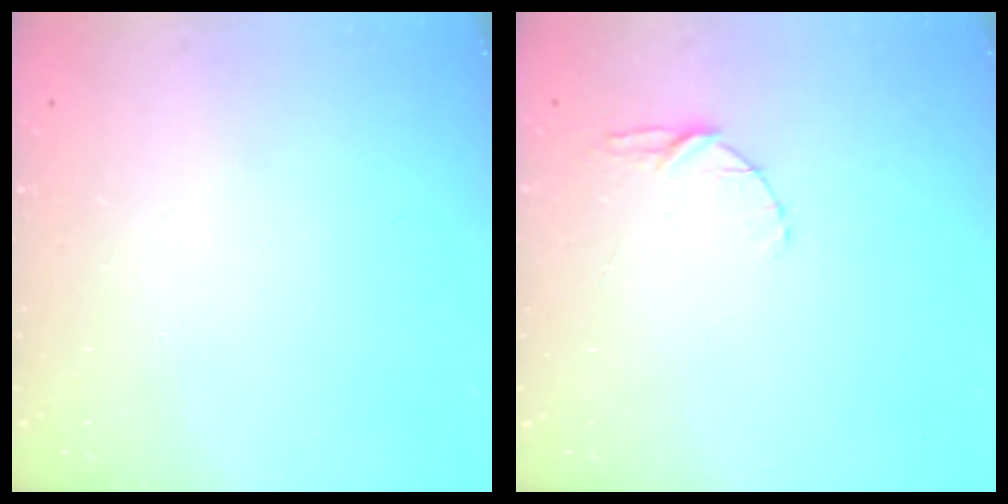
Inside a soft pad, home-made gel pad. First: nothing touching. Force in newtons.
{"total": 4.0, "press": 3.9, "slide": 0.4}